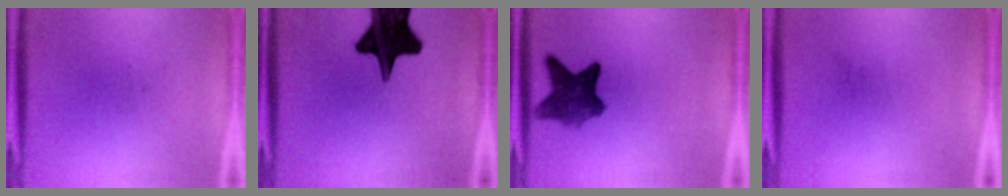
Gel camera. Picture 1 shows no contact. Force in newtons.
{"total": 19.4}
{"total": 7.1}
{"total": 0.0}